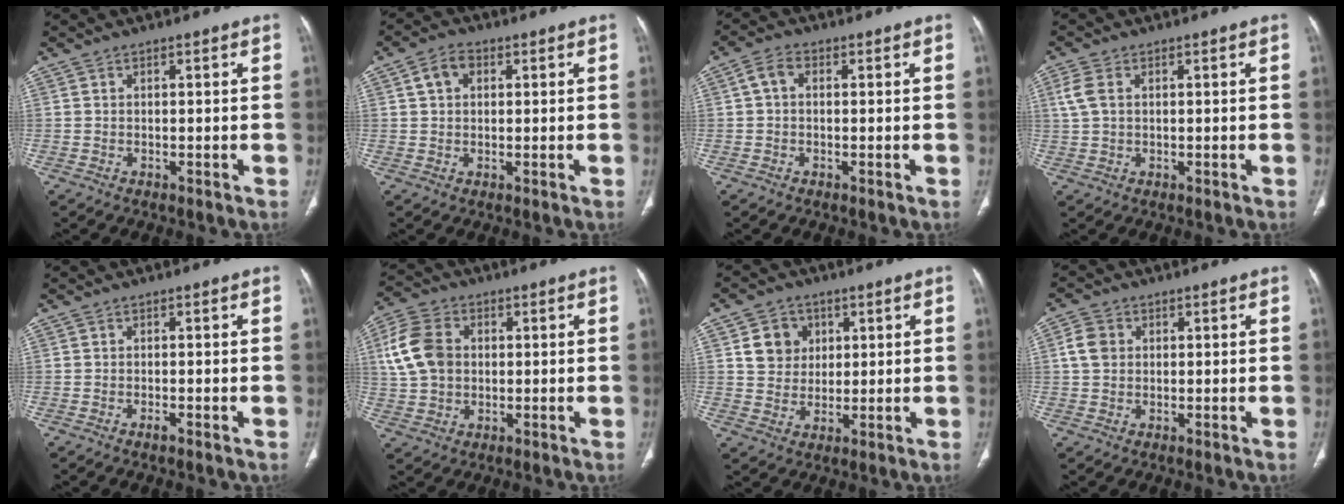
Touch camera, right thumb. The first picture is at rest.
{"total": 4.3, "force": [1.3, 3.2, 2.7], "torque": [-0.044, 0.010, 0.023]}
{"total": 3.1, "force": [0.3, 2.1, 2.2], "torque": [-0.038, 0.012, 0.000]}
{"total": 3.9, "force": [1.0, 2.5, 2.8], "torque": [-0.077, 0.010, 0.024]}
{"total": 1.0, "force": [-0.6, 0.1, 0.8], "torque": [-0.017, -0.001, -0.012]}
{"total": 10.7, "force": [1.7, 8.1, 6.9], "torque": [-0.129, 0.009, 0.030]}
{"total": 7.1, "force": [2.3, 6.4, 2.3], "torque": [-0.009, -0.006, 0.042]}
{"total": 4.2, "force": [0.8, 3.5, 2.2], "torque": [-0.035, 0.006, 0.012]}